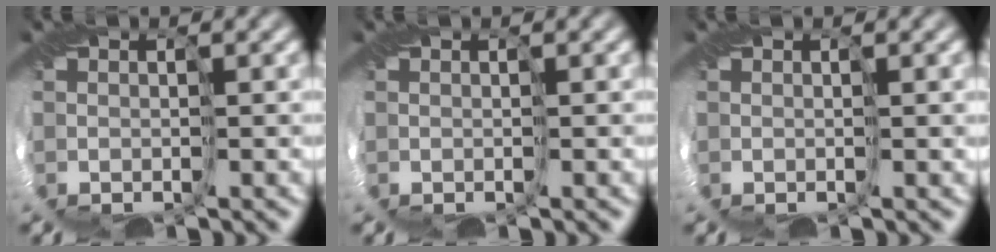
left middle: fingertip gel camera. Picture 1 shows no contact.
{"total": 0.0}
{"total": 0.7, "force": [0.3, -0.2, 0.6], "torque": [-0.007, 0.003, 0.004]}